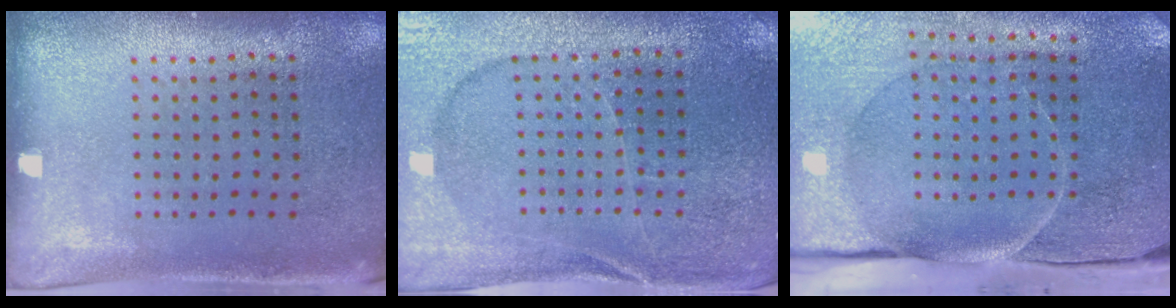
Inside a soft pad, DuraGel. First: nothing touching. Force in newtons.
{"total": 1.8, "press": 1.8, "slide": 0.2}
{"total": 4.8, "press": 3.9, "slide": 2.8}